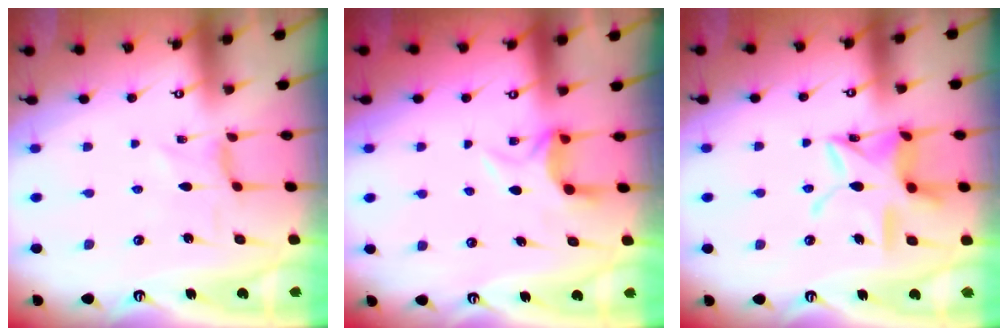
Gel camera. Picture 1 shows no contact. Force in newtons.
{"total": 5.7, "press": 5.6, "slide": 1.1}
{"total": 14.6, "press": 14.5, "slide": 1.2}